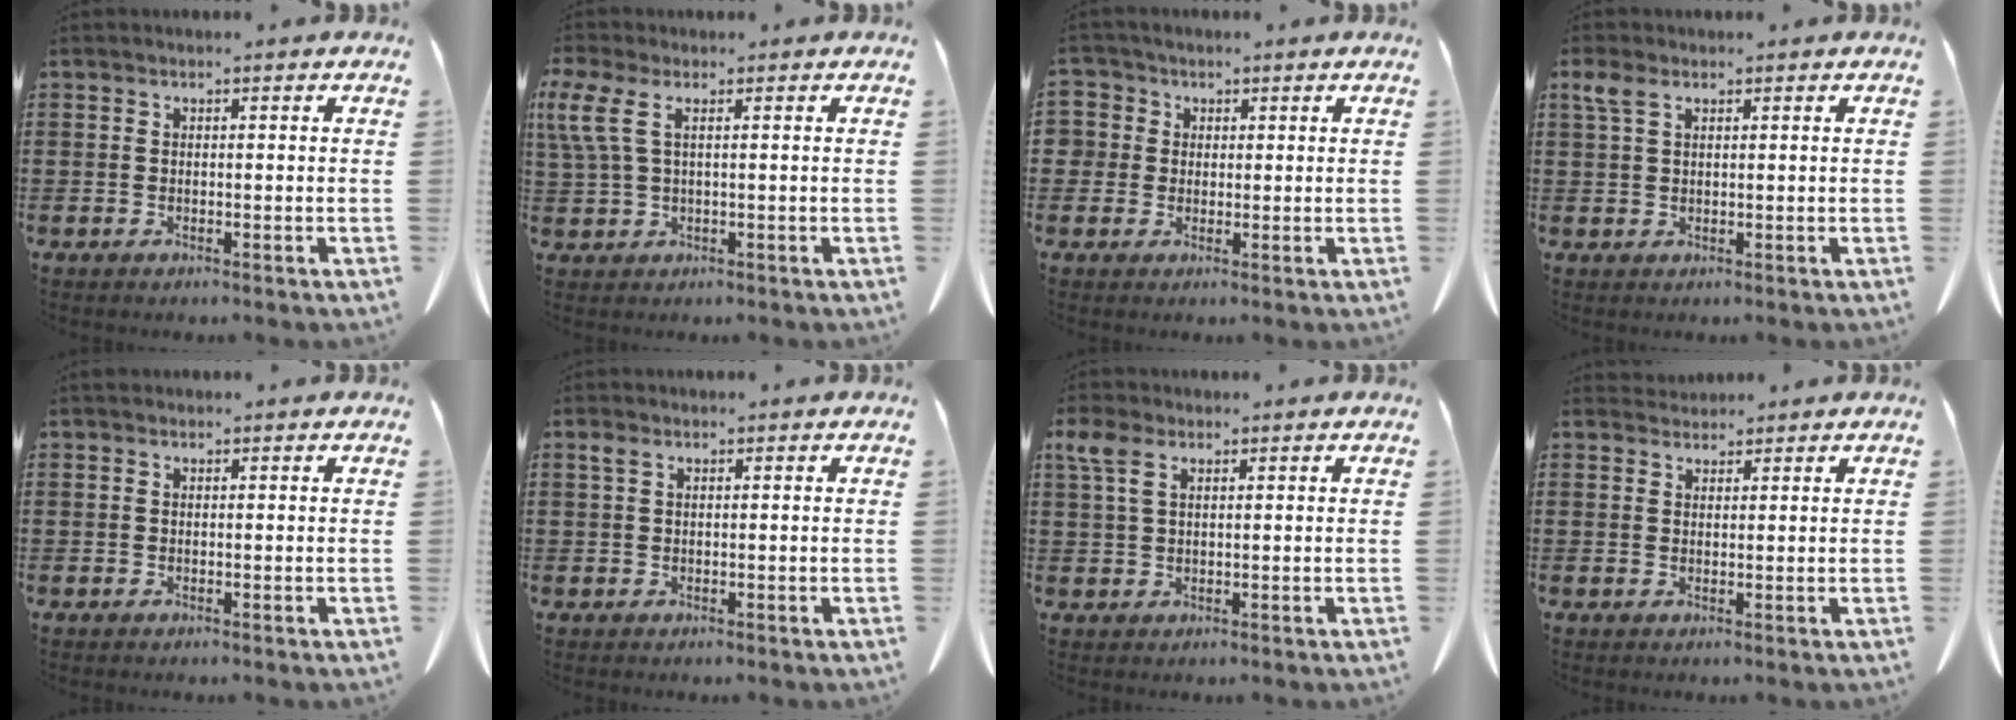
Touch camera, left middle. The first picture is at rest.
{"total": 4.0, "force": [1.1, 1.4, 3.6], "torque": [-0.097, -0.006, 0.015]}
{"total": 2.7, "force": [0.8, 2.6, 0.1], "torque": [-0.018, 0.010, 0.013]}
{"total": 2.7, "force": [1.3, 1.1, 2.0], "torque": [-0.054, 0.000, 0.022]}
{"total": 0.0}
{"total": 1.2, "force": [0.5, 0.5, 1.0], "torque": [-0.022, 0.002, 0.008]}
{"total": 3.9, "force": [1.9, 1.7, 2.9], "torque": [-0.074, 0.002, 0.032]}
{"total": 1.7, "force": [1.6, 0.5, -0.1], "torque": [-0.003, 0.001, 0.032]}